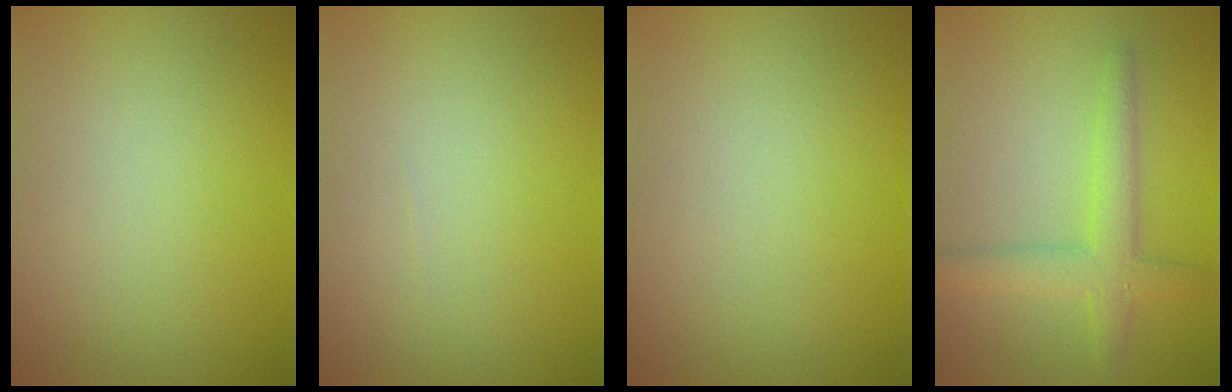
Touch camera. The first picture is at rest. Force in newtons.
{"total": 0.0}
{"total": 0.0}
{"total": 3.6, "press": 3.6, "slide": 0.0}